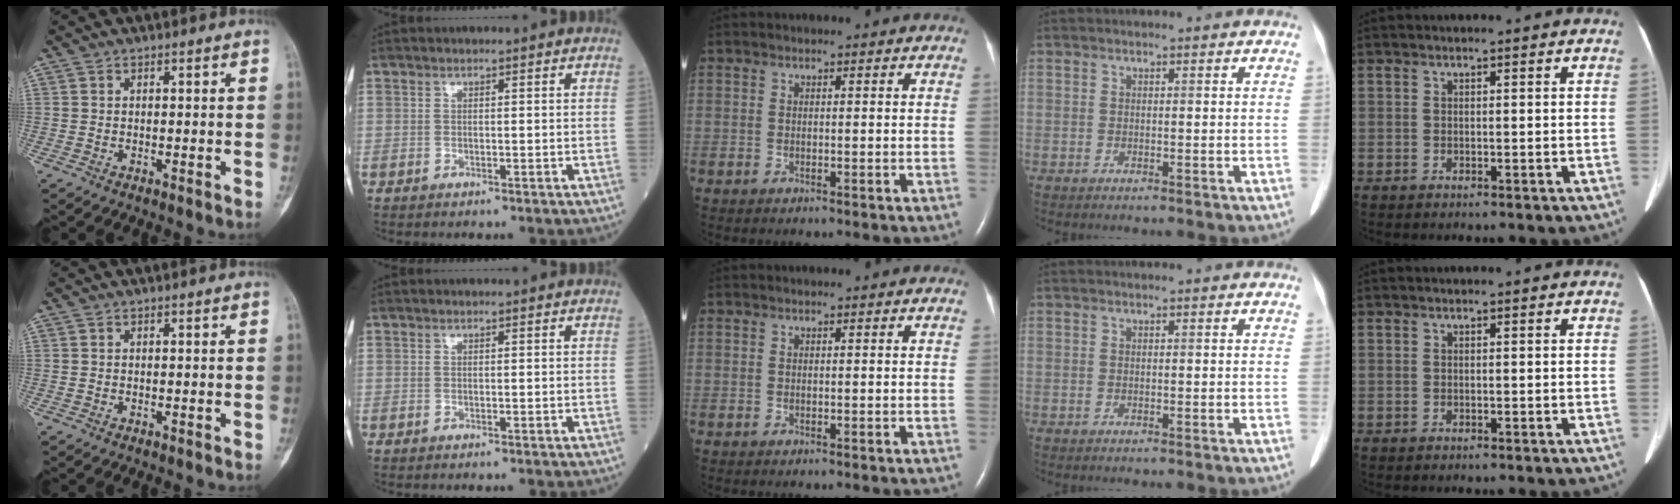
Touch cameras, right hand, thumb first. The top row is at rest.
{}